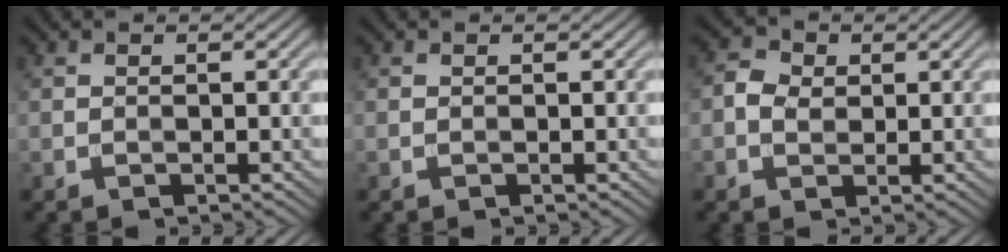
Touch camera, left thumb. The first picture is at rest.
{"total": 0.0}
{"total": 2.6, "force": [0.4, 2.1, 1.5], "torque": [-0.034, 0.003, 0.002]}